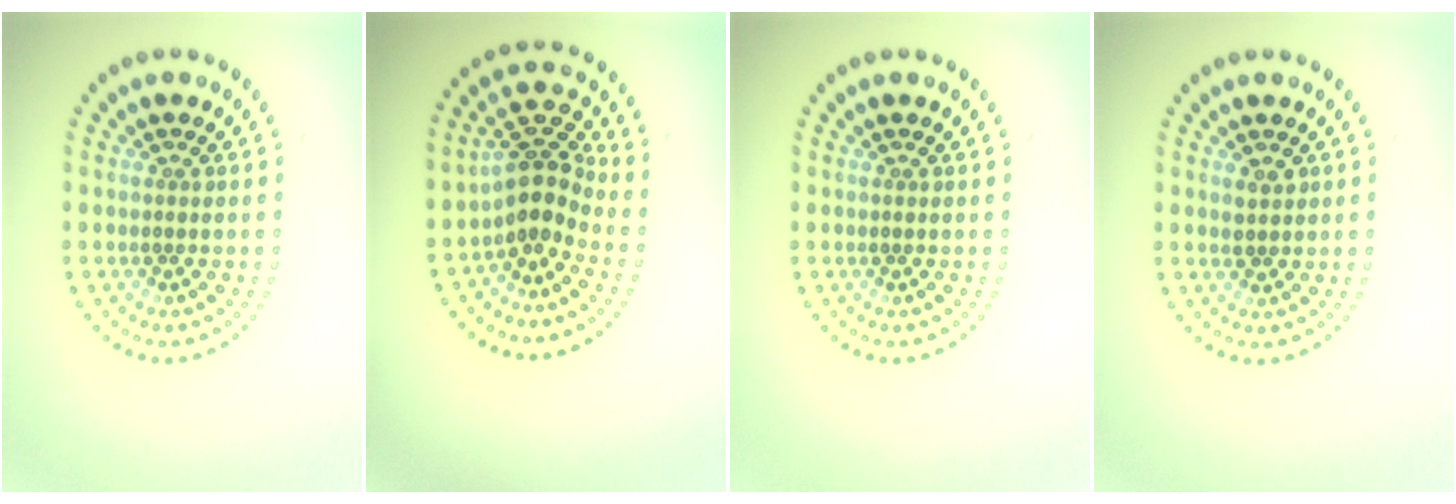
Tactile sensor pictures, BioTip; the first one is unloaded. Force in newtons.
{"total": 3.7, "press": 2.8, "slide": 2.4}
{"total": 0.0}
{"total": 1.4, "press": 1.3, "slide": 0.4}